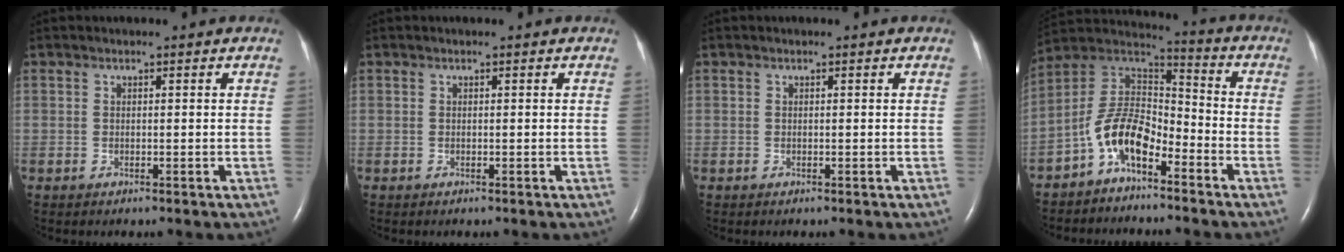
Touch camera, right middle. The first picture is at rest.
{"total": 0.0}
{"total": 0.0}
{"total": 9.9, "force": [-5.7, 4.3, 6.8], "torque": [-0.146, 0.030, -0.112]}